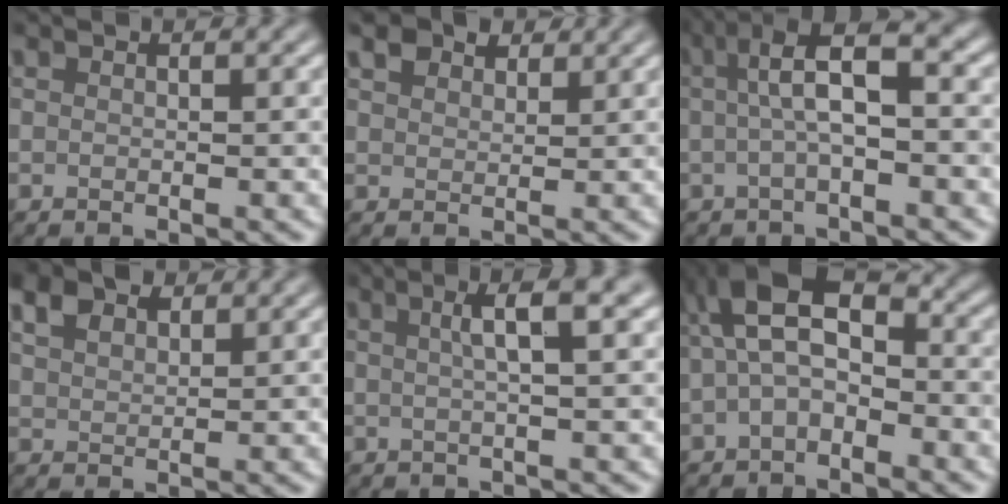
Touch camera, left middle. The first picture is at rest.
{"total": 3.0, "force": [2.2, 1.7, 1.2], "torque": [-0.028, 0.009, 0.039]}
{"total": 5.1, "force": [0.5, 1.2, 4.9], "torque": [-0.090, 0.017, 0.003]}
{"total": 3.4, "force": [2.3, 1.8, 1.7], "torque": [-0.041, 0.011, 0.047]}
{"total": 3.9, "force": [1.1, 0.7, 3.7], "torque": [-0.048, 0.013, 0.012]}
{"total": 5.6, "force": [-0.8, 3.1, 4.6], "torque": [-0.082, 0.023, -0.027]}